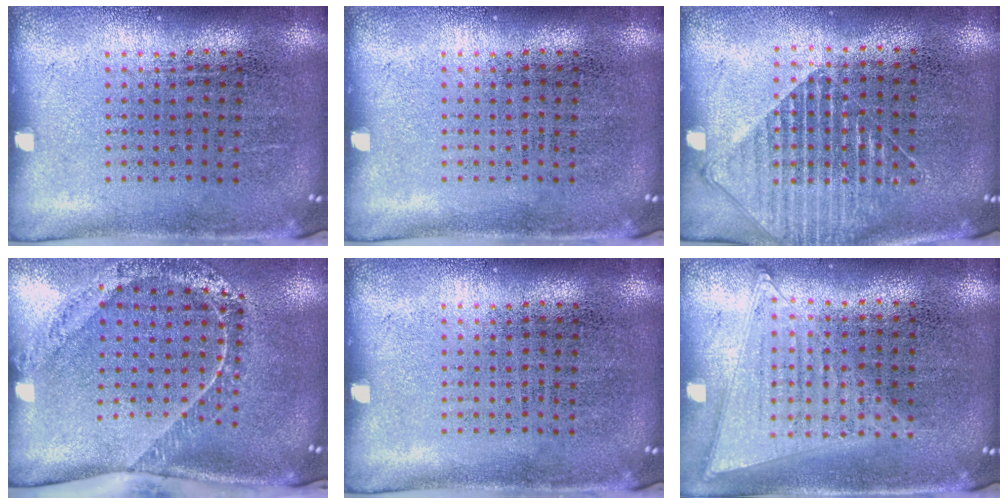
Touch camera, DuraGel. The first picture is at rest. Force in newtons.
{"total": 0.0}
{"total": 1.6, "press": 1.4, "slide": 0.8}
{"total": 1.7, "press": 1.5, "slide": 0.8}
{"total": 0.0}
{"total": 1.0, "press": 1.0, "slide": 0.4}